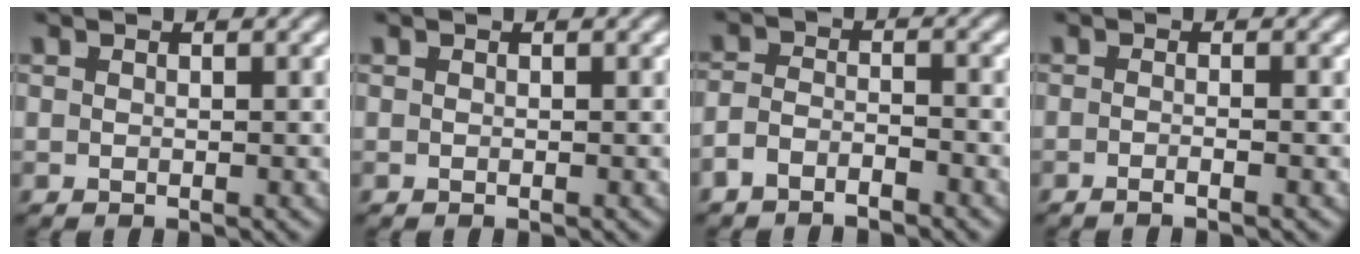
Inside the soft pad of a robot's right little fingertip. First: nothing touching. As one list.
[{"total": 0.0}, {"total": 2.8, "force": [-2.4, 1.1, 1.0], "torque": [-0.018, -0.013, -0.040]}, {"total": 1.7, "force": [-1.3, -0.7, 0.9], "torque": [-0.016, -0.002, -0.024]}]